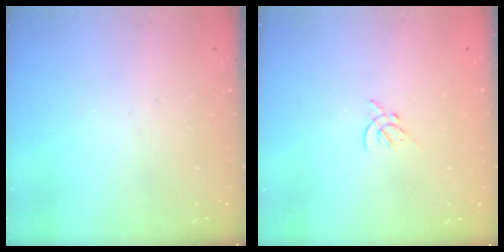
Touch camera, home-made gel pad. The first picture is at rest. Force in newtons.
{"total": 2.2, "press": 2.1, "slide": 0.6}